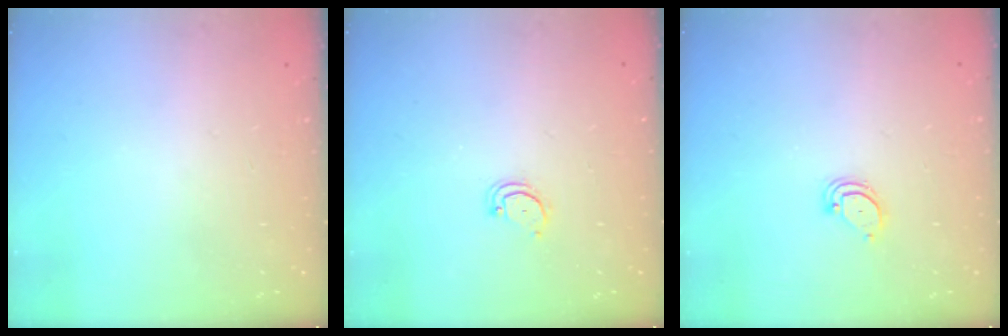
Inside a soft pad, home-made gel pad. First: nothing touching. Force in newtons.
{"total": 3.4, "press": 3.4, "slide": 0.2}
{"total": 3.0, "press": 3.0, "slide": 0.2}